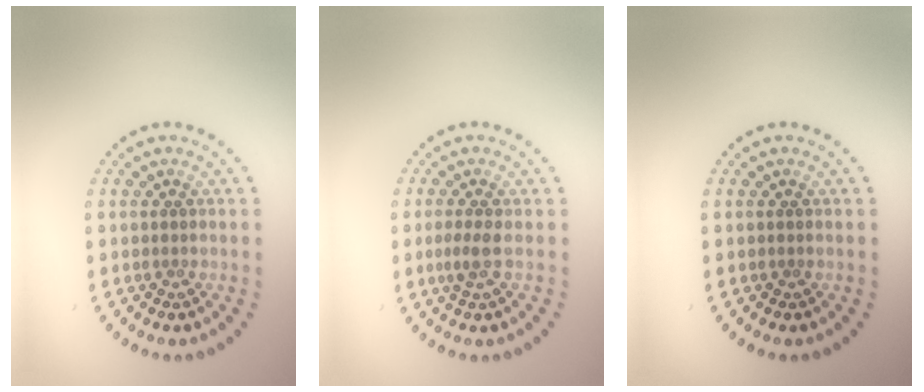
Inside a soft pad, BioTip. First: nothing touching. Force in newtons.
{"total": 1.3, "press": 1.3, "slide": 0.5}
{"total": 0.0}